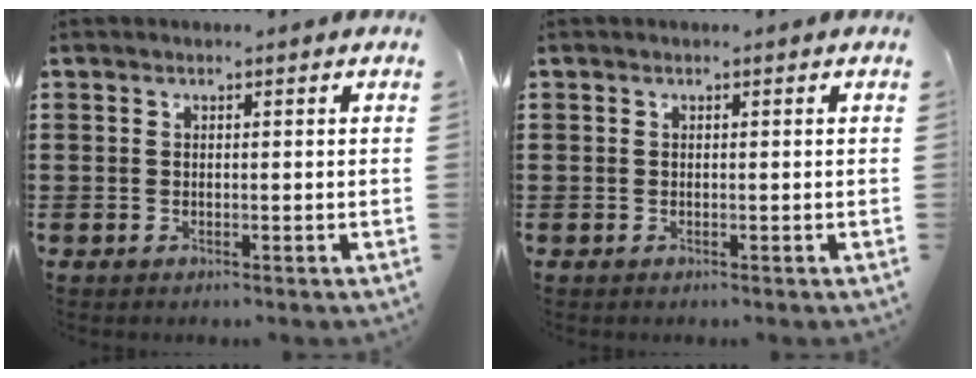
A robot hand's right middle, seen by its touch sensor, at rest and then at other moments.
{"total": 0.0}